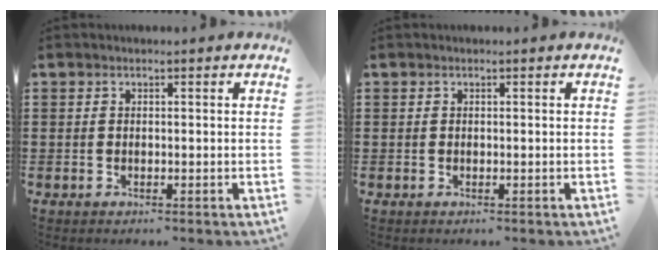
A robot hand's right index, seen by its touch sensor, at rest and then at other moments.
{"total": 0.0}